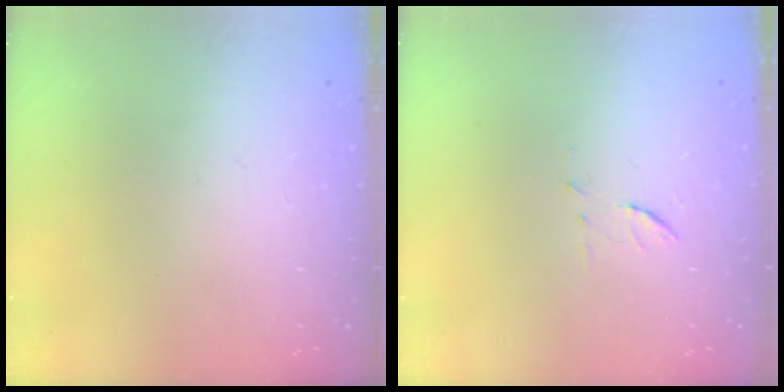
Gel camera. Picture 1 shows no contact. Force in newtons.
{"total": 6.2, "press": 6.0, "slide": 1.8}